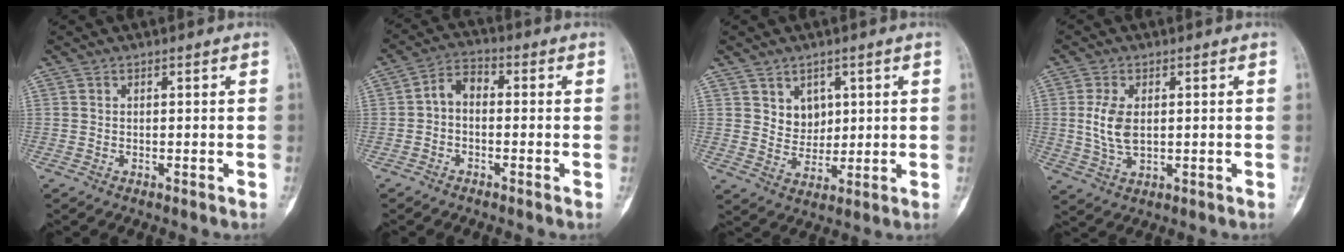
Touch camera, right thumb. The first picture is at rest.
{"total": 4.6, "force": [-0.5, 3.0, 3.5], "torque": [-0.050, 0.021, -0.022]}
{"total": 5.2, "force": [2.1, 4.2, 2.2], "torque": [-0.009, -0.017, 0.043]}
{"total": 7.9, "force": [0.5, 4.2, 6.7], "torque": [-0.144, -0.005, 0.013]}